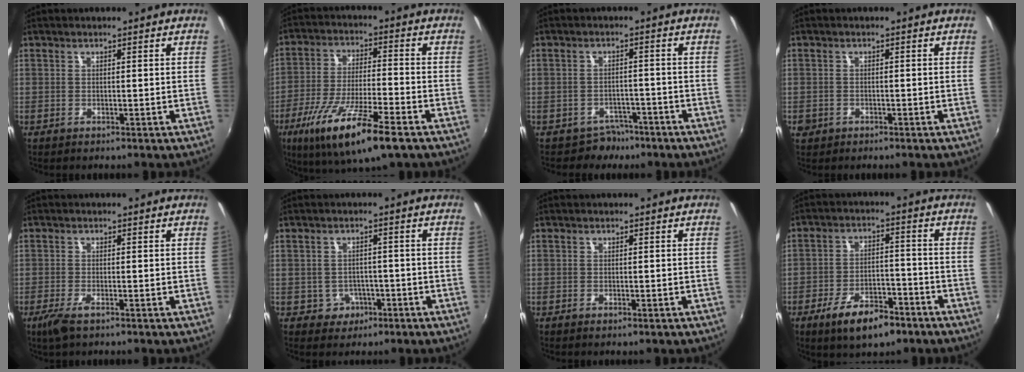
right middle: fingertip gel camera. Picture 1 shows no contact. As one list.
[{"total": 16.6, "force": [-9.3, 3.0, 13.4], "torque": [-0.260, -0.042, -0.168]}, {"total": 4.3, "force": [-3.2, 2.9, 0.0], "torque": [-0.005, 0.015, -0.045]}, {"total": 2.1, "force": [-1.0, 1.7, 0.7], "torque": [-0.019, -0.004, -0.017]}, {"total": 3.3, "force": [-2.0, 0.6, 2.5], "torque": [-0.057, -0.012, -0.039]}, {"total": 4.1, "force": [-1.7, 3.6, 0.7], "torque": [-0.023, 0.010, -0.016]}, {"total": 1.0, "force": [-0.6, 0.3, 0.7], "torque": [-0.011, -0.001, -0.009]}, {"total": 11.4, "force": [-7.6, 3.5, 7.8], "torque": [-0.160, -0.012, -0.126]}]